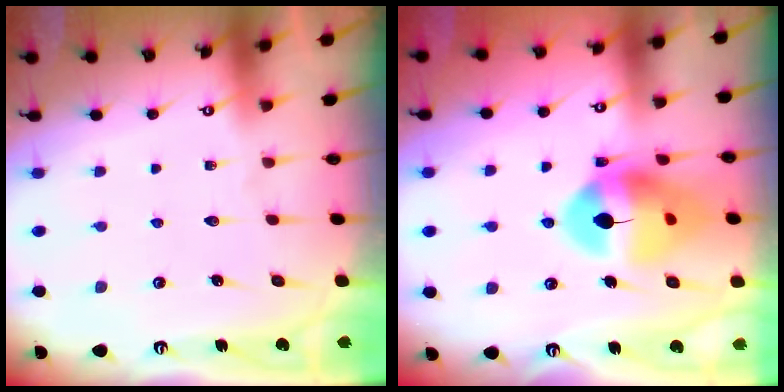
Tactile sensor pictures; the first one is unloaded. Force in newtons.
{"total": 14.0, "press": 13.9, "slide": 1.7}